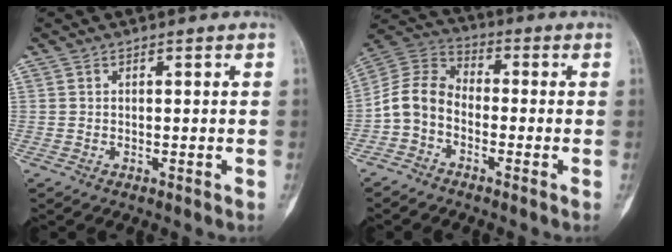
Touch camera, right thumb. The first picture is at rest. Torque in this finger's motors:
{"motor_torque": [0.42, 0.41, 0.68, -0.67, 0.05]}